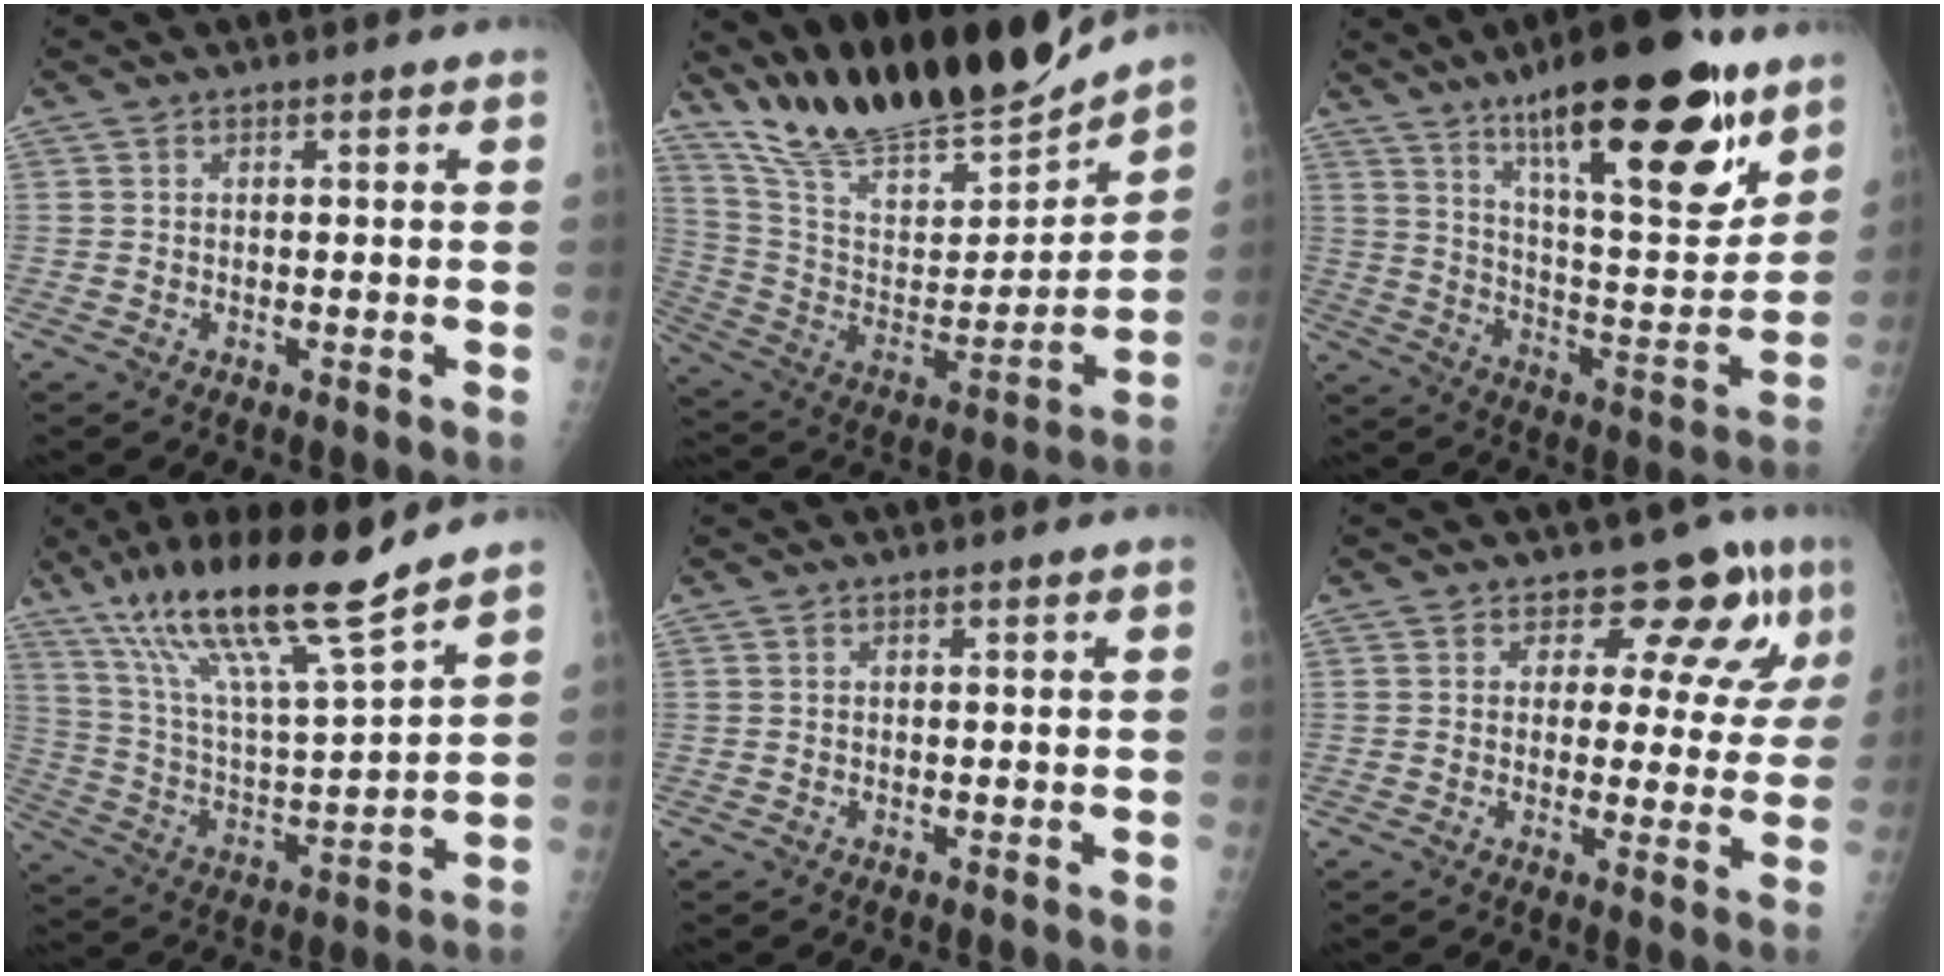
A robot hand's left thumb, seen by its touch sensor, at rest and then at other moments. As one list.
[{"total": 22.1, "force": [20.4, 3.6, 7.7], "torque": [-0.108, -0.100, 0.358]}, {"total": 25.2, "force": [15.4, 7.2, 18.6], "torque": [-0.251, -0.066, 0.247]}, {"total": 18.6, "force": [13.4, 1.8, 12.8], "torque": [-0.216, -0.068, 0.248]}, {"total": 0.0}, {"total": 9.0, "force": [5.8, 4.9, 4.8], "torque": [-0.024, -0.033, 0.059]}]